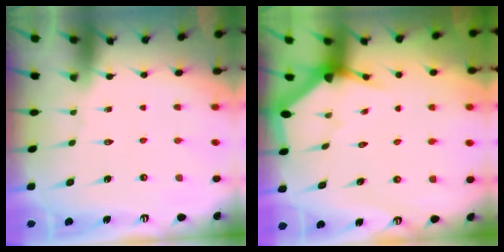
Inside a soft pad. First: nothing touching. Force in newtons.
{"total": 3.4, "press": 3.4, "slide": 0.2}